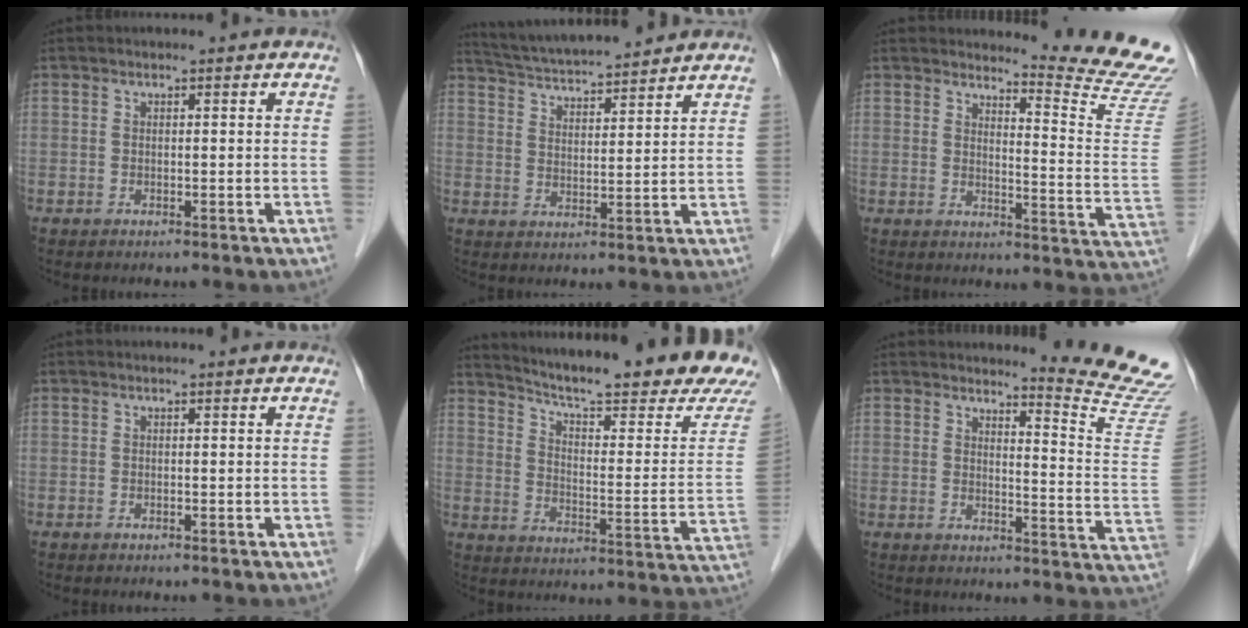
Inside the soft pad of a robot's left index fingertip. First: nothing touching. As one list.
[{"total": 12.7, "force": [11.8, 0.5, 4.6], "torque": [-0.087, 0.022, 0.188]}, {"total": 12.9, "force": [12.6, -2.3, 1.7], "torque": [-0.027, -0.135, 0.138]}, {"total": 0.0}, {"total": 27.2, "force": [23.6, 2.0, 13.2], "torque": [-0.203, -0.082, 0.302]}, {"total": 11.7, "force": [11.3, -2.3, 2.0], "torque": [-0.027, -0.127, 0.121]}]